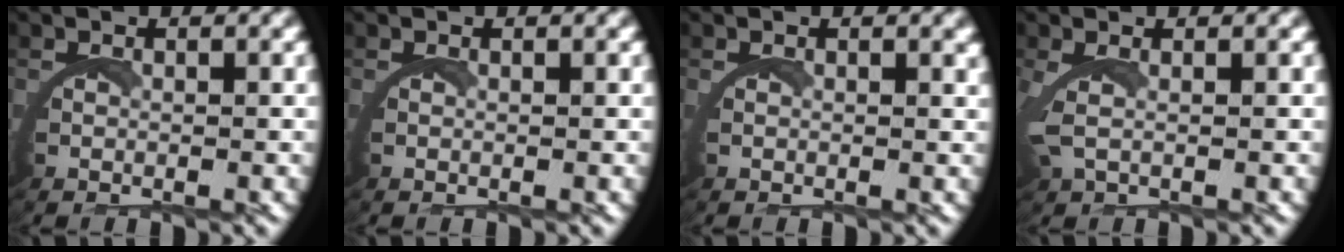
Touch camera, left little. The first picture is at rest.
{"total": 0.0}
{"total": 0.9, "force": [0.7, 0.2, 0.6], "torque": [-0.016, 0.000, 0.010]}
{"total": 2.0, "force": [0.7, 0.5, 1.9], "torque": [-0.058, -0.007, 0.018]}